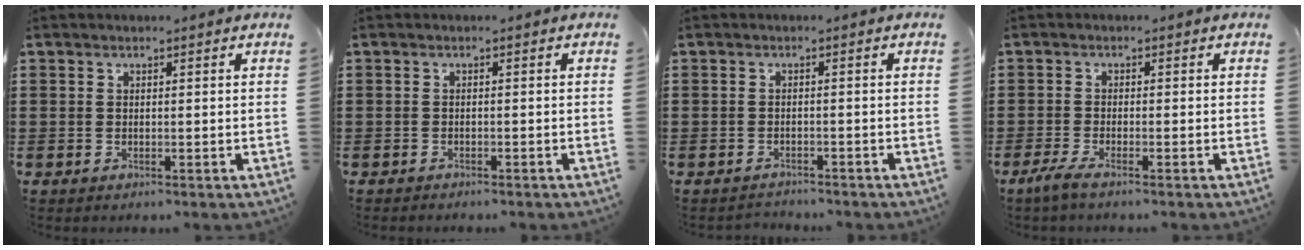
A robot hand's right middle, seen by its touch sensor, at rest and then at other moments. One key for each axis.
{"total": 0.8, "fx": -0.8, "fy": 0.2, "fz": -0.1, "tx": 0.000, "ty": 0.003, "tz": -0.018}
{"total": 1.4, "fx": -1.4, "fy": 0.2, "fz": -0.1, "tx": -0.003, "ty": 0.003, "tz": -0.031}
{"total": 2.2, "fx": -1.5, "fy": 0.2, "fz": 1.5, "tx": -0.033, "ty": 0.000, "tz": -0.031}